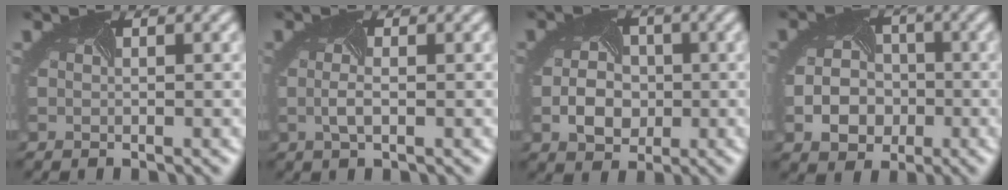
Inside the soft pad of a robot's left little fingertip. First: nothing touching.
{"total": 1.3, "force": [-0.7, 0.1, 1.1], "torque": [-0.033, 0.000, -0.007]}
{"total": 3.9, "force": [-1.2, 3.1, 2.2], "torque": [-0.046, -0.002, -0.014]}
{"total": 4.9, "force": [-1.8, 4.0, 2.3], "torque": [-0.039, -0.011, -0.017]}